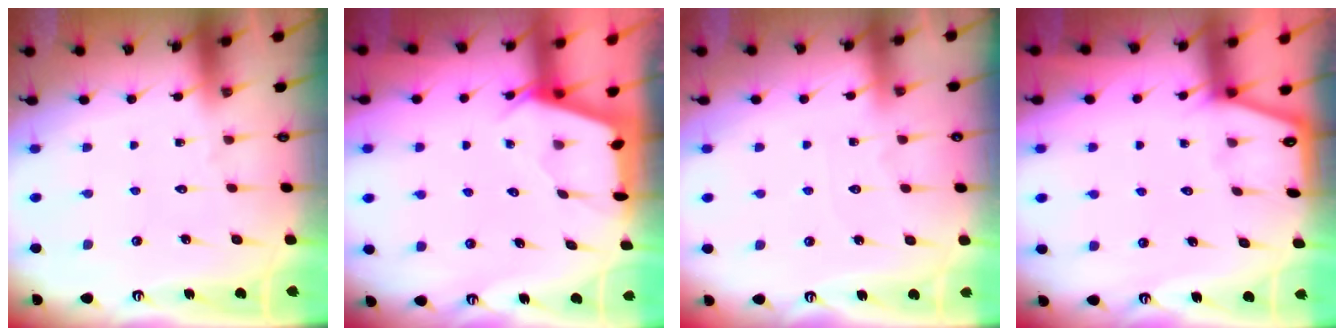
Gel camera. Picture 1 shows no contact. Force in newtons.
{"total": 2.4, "press": 2.4, "slide": 0.4}
{"total": 2.5, "press": 2.5, "slide": 0.4}
{"total": 1.2, "press": 1.1, "slide": 0.1}